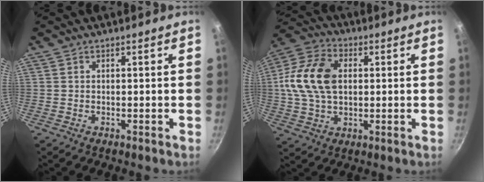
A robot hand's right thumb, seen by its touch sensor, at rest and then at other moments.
{"total": 15.0, "force": [1.7, 10.1, 11.0], "torque": [-0.196, 0.017, 0.017]}